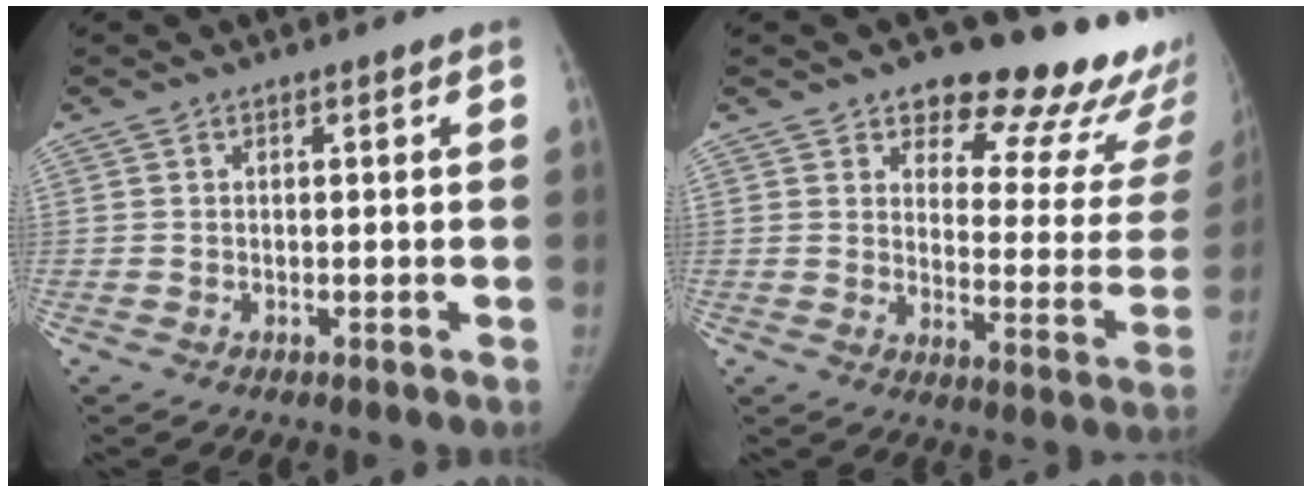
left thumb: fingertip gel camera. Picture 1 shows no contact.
{"total": 23.8, "force": [18.1, 9.9, 11.9], "torque": [-0.098, -0.114, 0.217]}